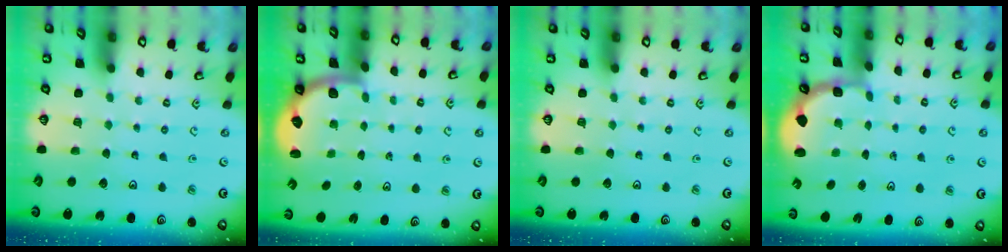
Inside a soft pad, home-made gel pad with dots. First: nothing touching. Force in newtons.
{"total": 2.2, "press": 2.1, "slide": 0.8}
{"total": 0.0}
{"total": 2.7, "press": 2.1, "slide": 1.7}